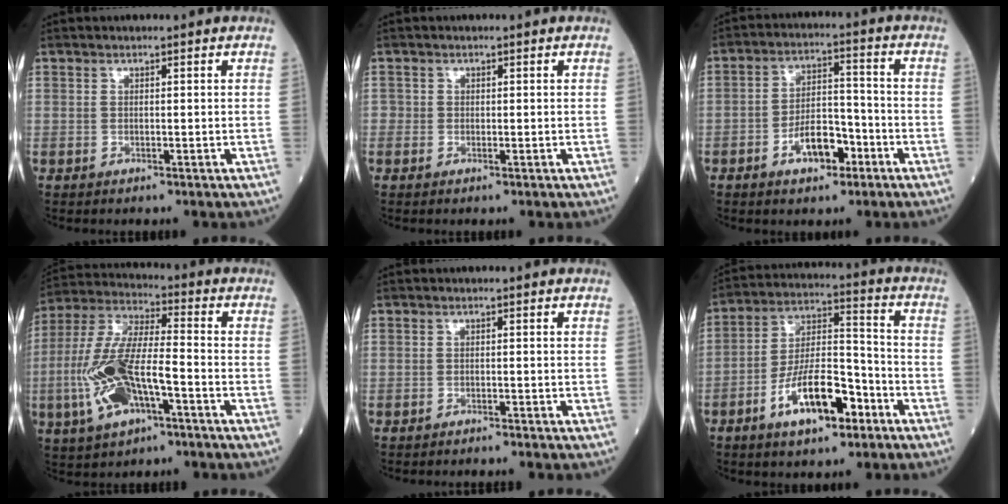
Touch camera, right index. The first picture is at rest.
{"total": 0.9, "force": [-0.2, 0.7, 0.5], "torque": [-0.004, 0.001, -0.005]}
{"total": 7.7, "force": [-3.7, 3.5, 5.7], "torque": [-0.105, 0.015, -0.063]}
{"total": 14.4, "force": [-4.5, 4.5, 12.9], "torque": [-0.285, 0.001, -0.082]}
{"total": 2.4, "force": [-2.2, 0.2, 0.8], "torque": [-0.013, -0.001, -0.027]}
{"total": 12.6, "force": [-6.2, 4.3, 10.0], "torque": [-0.193, 0.012, -0.108]}